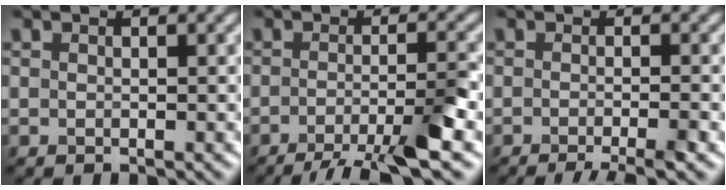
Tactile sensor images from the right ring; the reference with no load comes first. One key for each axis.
{"total": 5.9, "fx": -3.4, "fy": 1.1, "fz": 4.7, "tx": -0.061, "ty": -0.001, "tz": -0.066}
{"total": 4.2, "fx": -2.5, "fy": 0.9, "fz": 3.2, "tx": -0.035, "ty": -0.003, "tz": -0.041}